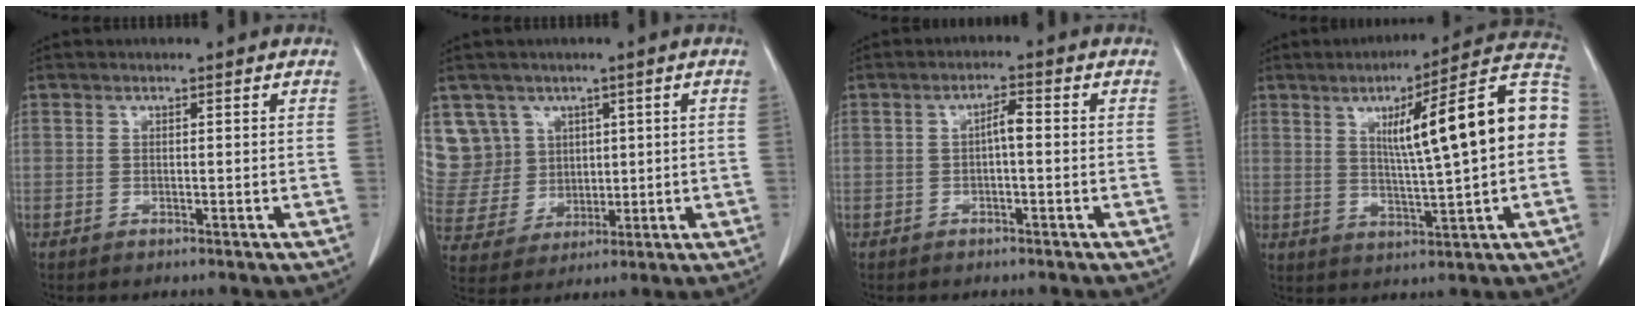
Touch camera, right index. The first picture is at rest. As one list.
[{"total": 9.9, "force": [4.6, 8.8, 0.6], "torque": [-0.030, 0.044, 0.112]}, {"total": 2.5, "force": [-0.1, 0.6, 2.4], "torque": [-0.042, 0.008, -0.001]}, {"total": 17.6, "force": [2.3, 1.4, 17.4], "torque": [-0.242, 0.035, 0.029]}]